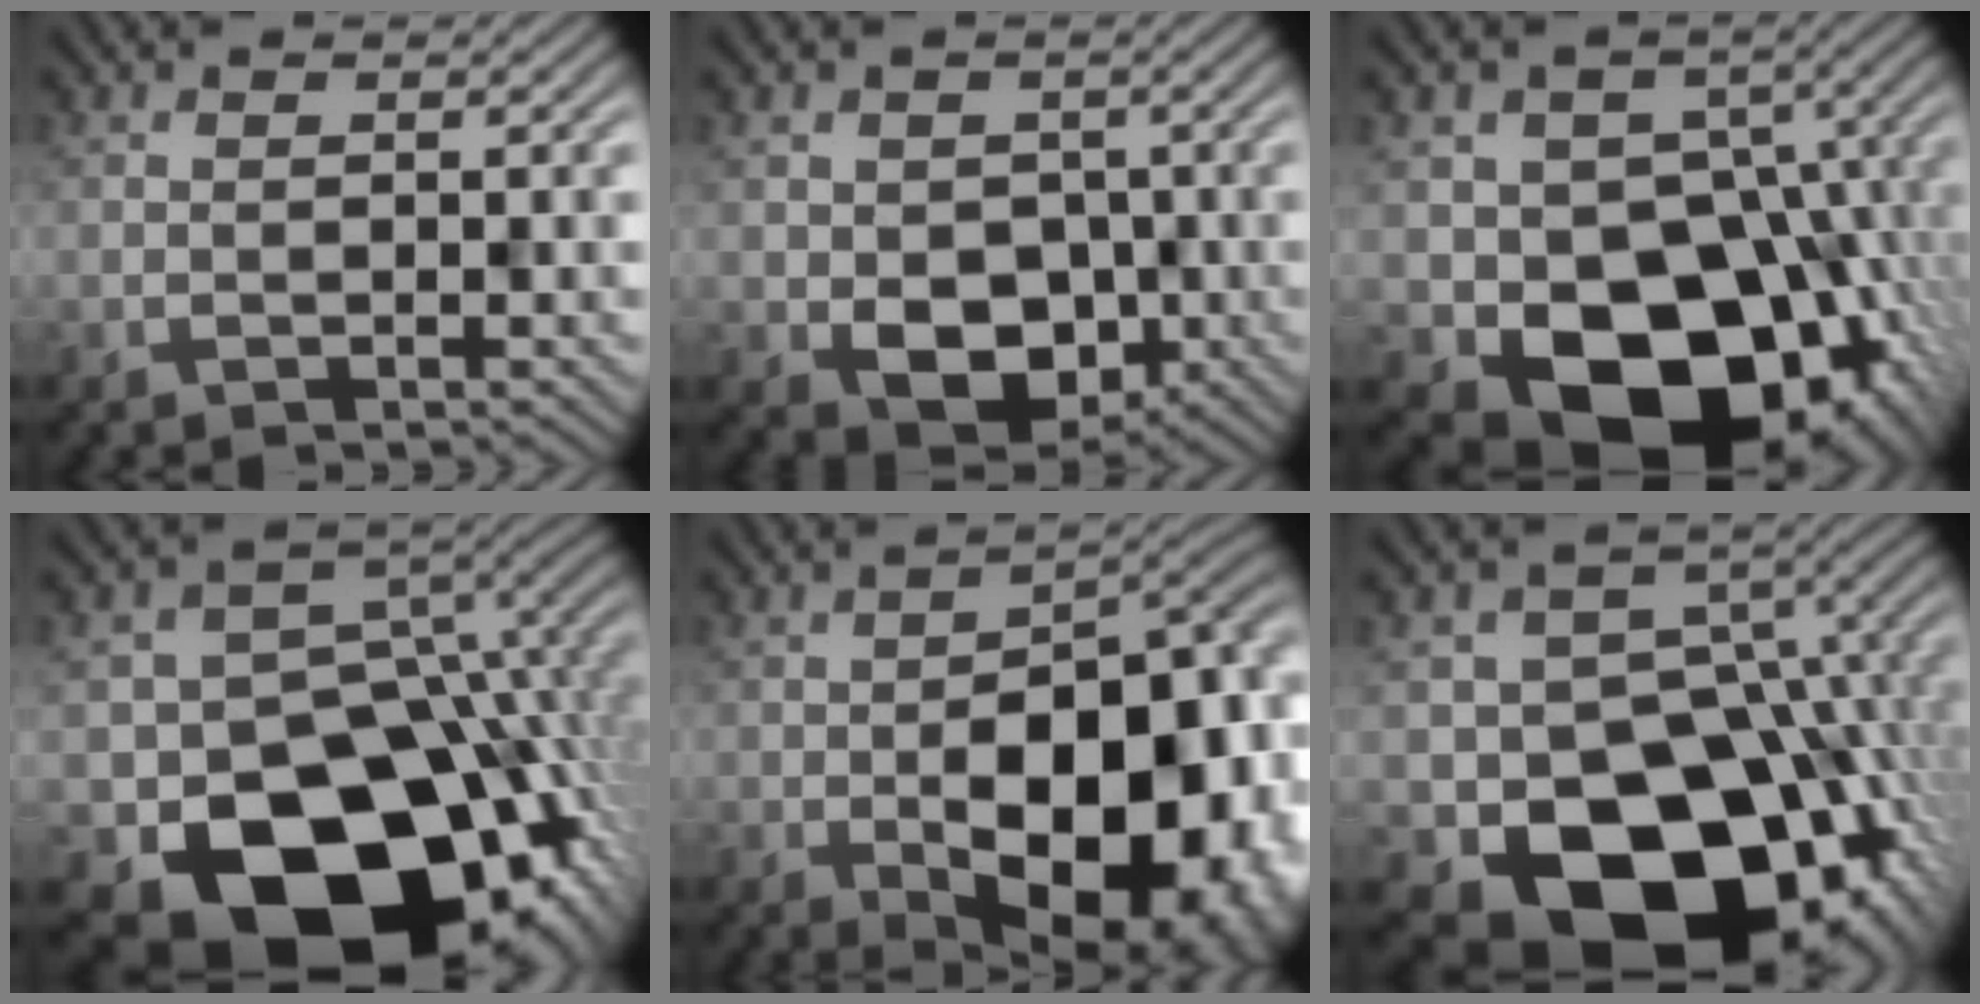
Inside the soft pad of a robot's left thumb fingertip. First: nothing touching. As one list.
[{"total": 5.3, "force": [-1.1, 4.6, 2.4], "torque": [-0.053, -0.020, -0.009]}, {"total": 14.9, "force": [-5.0, 11.5, 8.0], "torque": [-0.096, -0.037, -0.066]}, {"total": 18.6, "force": [-7.3, 14.2, 9.6], "torque": [-0.136, -0.059, -0.093]}, {"total": 17.6, "force": [-4.5, 10.2, 13.7], "torque": [-0.162, -0.031, -0.043]}, {"total": 16.8, "force": [-6.8, 12.9, 8.3], "torque": [-0.122, -0.053, -0.092]}]